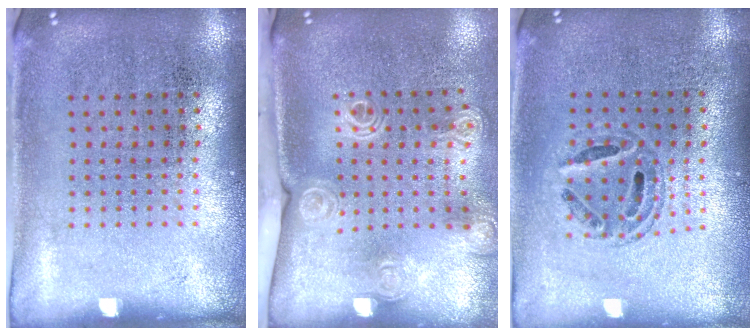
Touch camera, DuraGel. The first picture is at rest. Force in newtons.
{"total": 2.0, "press": 1.6, "slide": 1.3}
{"total": 0.8, "press": 0.7, "slide": 0.2}